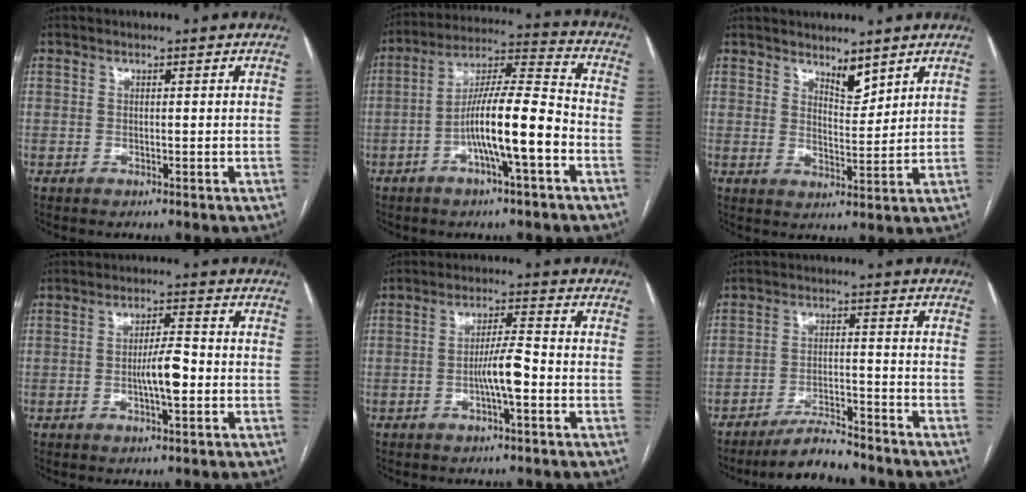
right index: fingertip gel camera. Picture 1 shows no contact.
{"total": 12.7, "force": [-4.3, 1.2, 11.9], "torque": [-0.212, 0.015, -0.075]}
{"total": 3.9, "force": [3.2, 1.2, 1.8], "torque": [-0.030, -0.012, 0.059]}
{"total": 5.1, "force": [-1.0, 0.8, 4.9], "torque": [-0.088, 0.003, -0.016]}
{"total": 5.2, "force": [-1.6, 0.4, 5.0], "torque": [-0.092, 0.006, -0.029]}
{"total": 6.9, "force": [-6.4, 1.1, 2.4], "torque": [-0.038, -0.007, -0.111]}